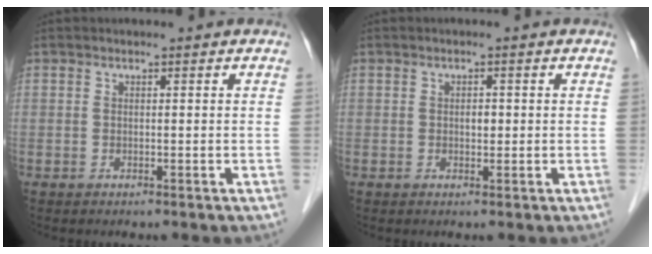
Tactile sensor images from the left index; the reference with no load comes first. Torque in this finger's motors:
{"motor_torque": [0.10, -0.01, 0.00, 0.00]}